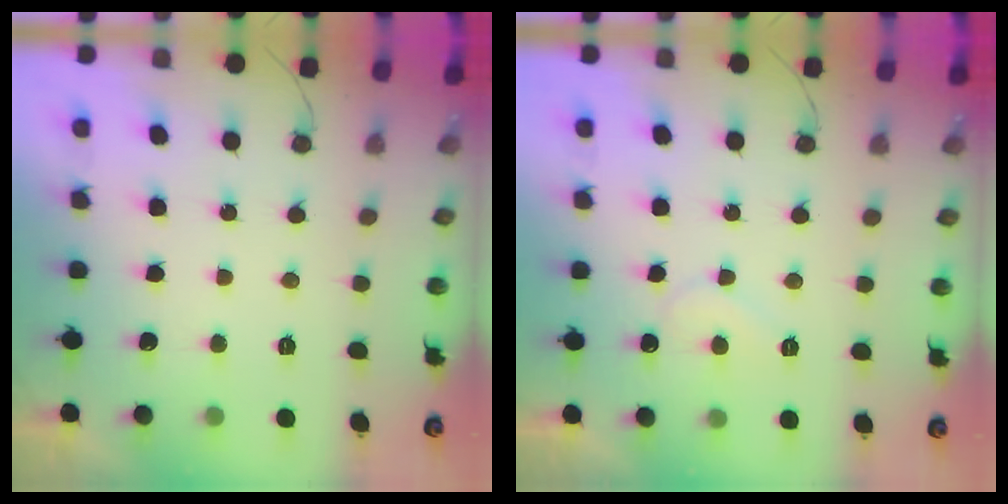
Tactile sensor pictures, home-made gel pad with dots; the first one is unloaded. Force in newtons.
{"total": 4.9, "press": 4.9, "slide": 0.4}